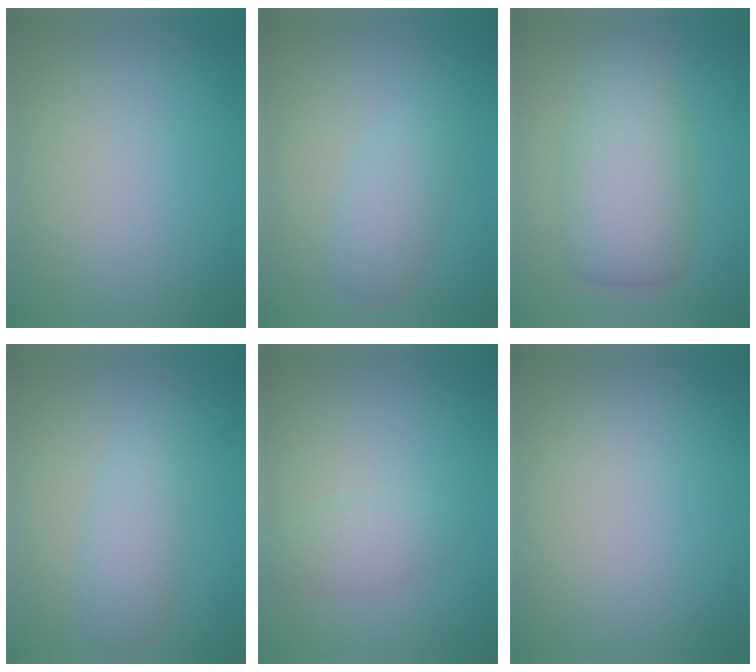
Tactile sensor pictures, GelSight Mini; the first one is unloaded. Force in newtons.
{"total": 2.5, "press": 2.5, "slide": 0.0}
{"total": 5.8, "press": 5.8, "slide": 0.0}
{"total": 2.6, "press": 2.6, "slide": 0.1}
{"total": 1.7, "press": 1.7, "slide": 0.0}
{"total": 0.0}